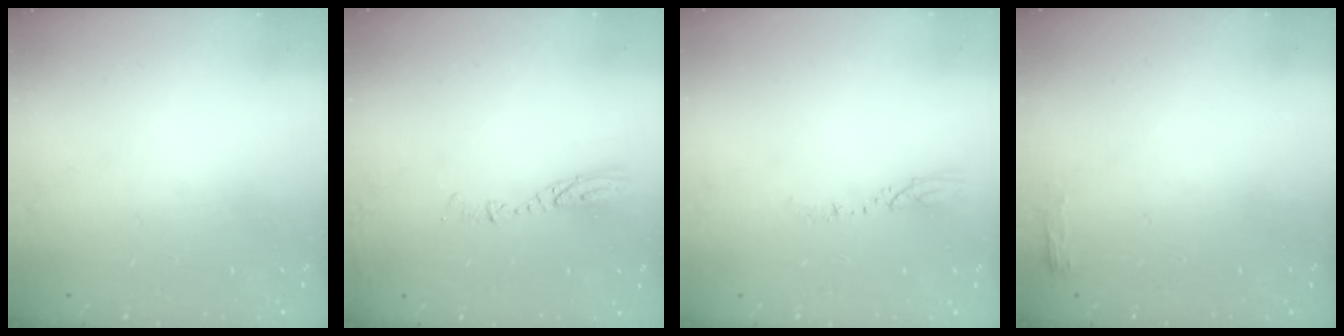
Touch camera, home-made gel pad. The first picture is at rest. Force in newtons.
{"total": 5.7, "press": 5.7, "slide": 0.5}
{"total": 3.3, "press": 3.3, "slide": 0.3}
{"total": 2.8, "press": 2.6, "slide": 1.1}